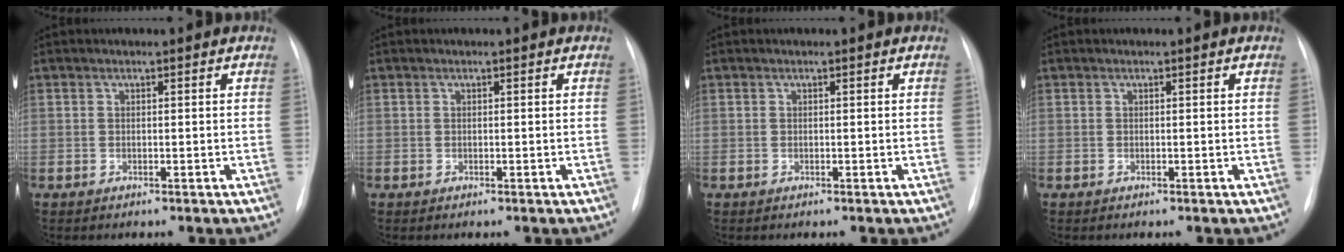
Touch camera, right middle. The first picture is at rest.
{"total": 0.0}
{"total": 0.0}
{"total": 0.0}